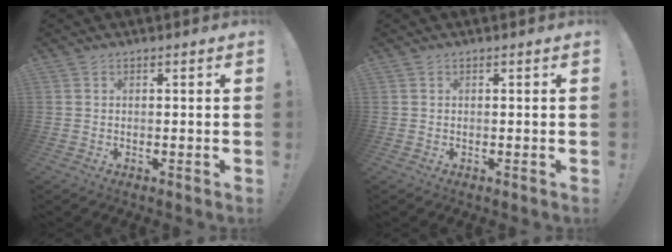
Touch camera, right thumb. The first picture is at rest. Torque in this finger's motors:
{"motor_torque": [-0.08, 0.08, -0.07, 0.00, 0.00]}